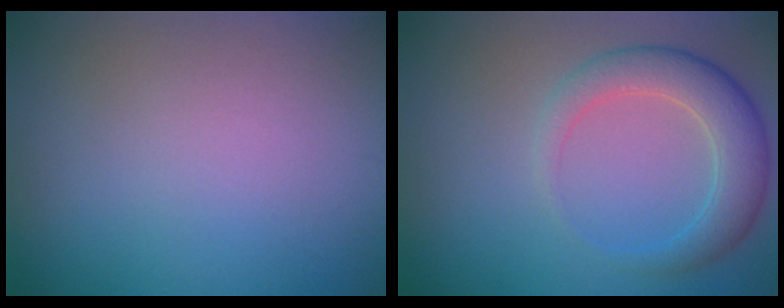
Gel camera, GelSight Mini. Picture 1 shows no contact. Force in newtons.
{"total": 4.2, "press": 4.2, "slide": 0.2}